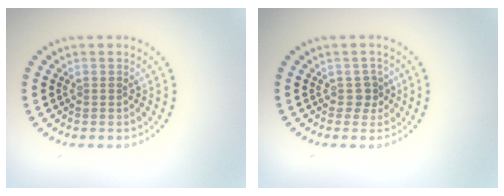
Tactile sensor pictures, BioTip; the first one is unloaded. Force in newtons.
{"total": 1.3, "press": 1.0, "slide": 0.9}